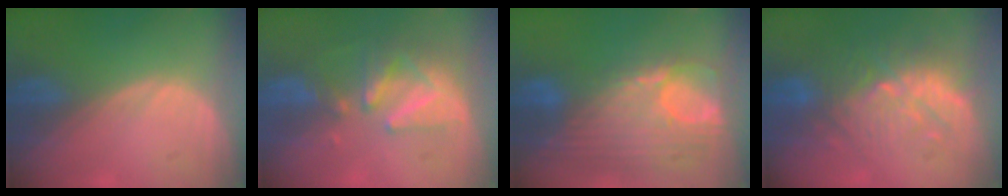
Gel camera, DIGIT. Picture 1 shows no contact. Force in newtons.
{"total": 8.5, "press": 7.8, "slide": 3.4}
{"total": 12.6, "press": 10.7, "slide": 6.7}
{"total": 9.1, "press": 9.0, "slide": 1.6}